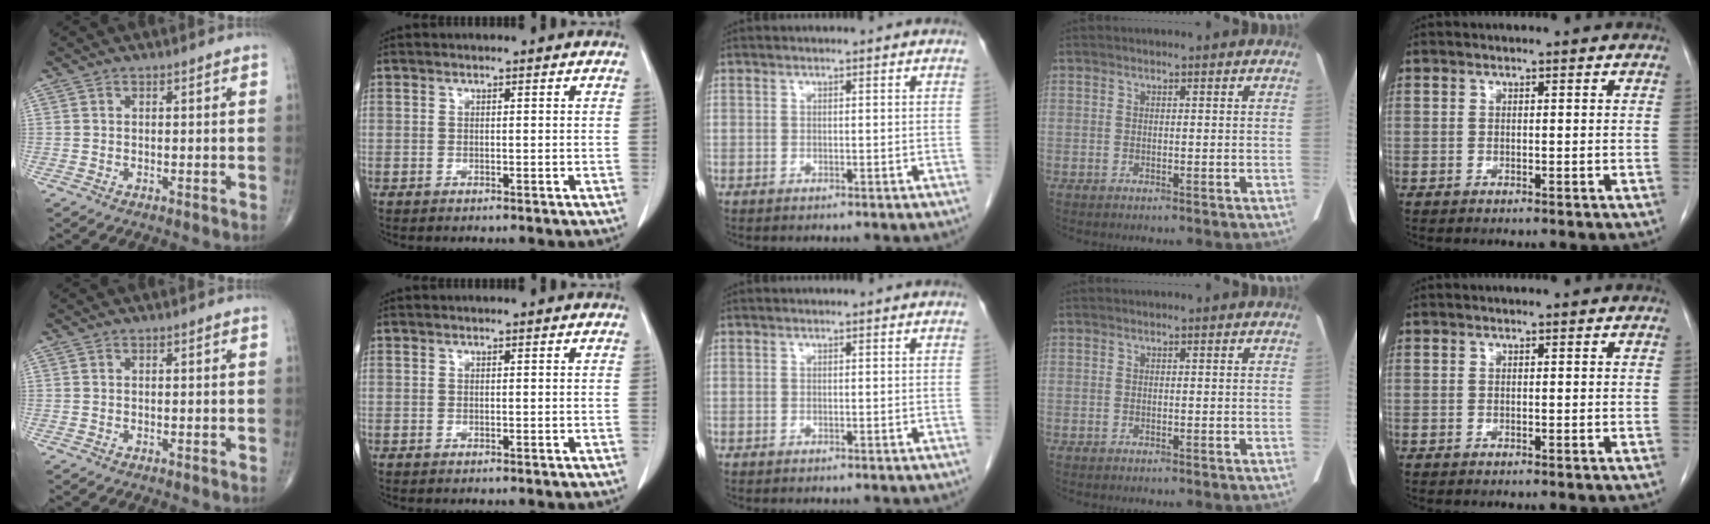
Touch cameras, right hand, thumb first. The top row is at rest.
{}